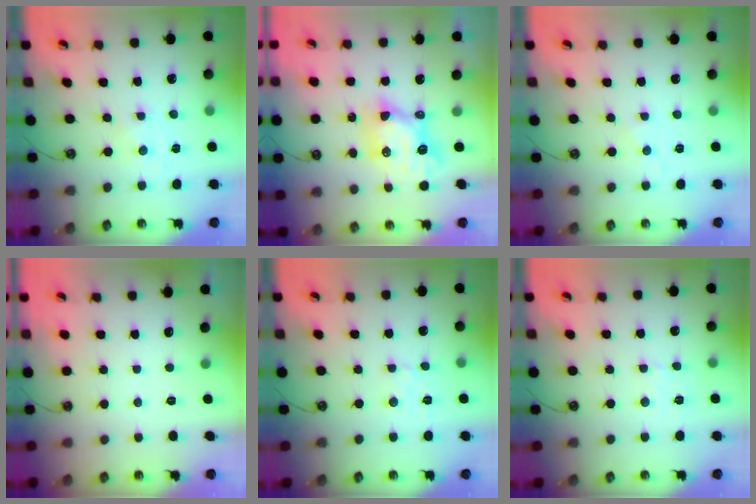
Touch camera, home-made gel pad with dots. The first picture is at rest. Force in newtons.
{"total": 8.7, "press": 8.6, "slide": 0.8}
{"total": 1.9, "press": 1.9, "slide": 0.5}
{"total": 0.0}
{"total": 2.1, "press": 2.0, "slide": 0.6}
{"total": 2.5, "press": 2.5, "slide": 0.4}